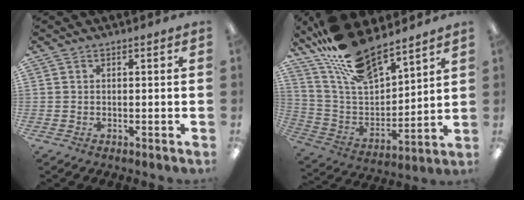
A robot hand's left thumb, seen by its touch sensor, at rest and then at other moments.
{"total": 17.8, "force": [15.3, 5.1, 7.5], "torque": [-0.174, -0.094, 0.278]}